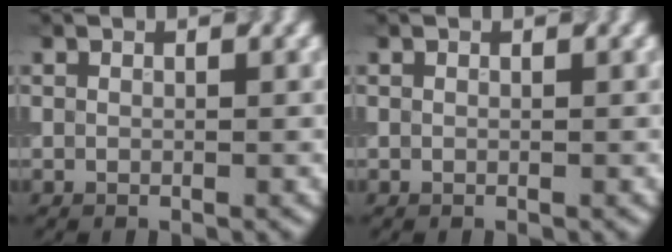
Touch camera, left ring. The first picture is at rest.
{"total": 0.0}